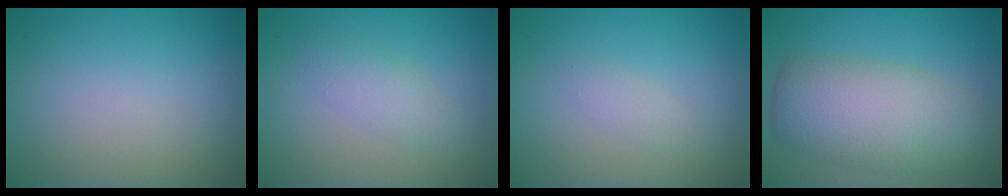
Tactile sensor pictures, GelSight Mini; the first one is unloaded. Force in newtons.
{"total": 3.2, "press": 3.2, "slide": 0.2}
{"total": 1.0, "press": 1.0, "slide": 0.1}
{"total": 7.6, "press": 7.6, "slide": 0.3}